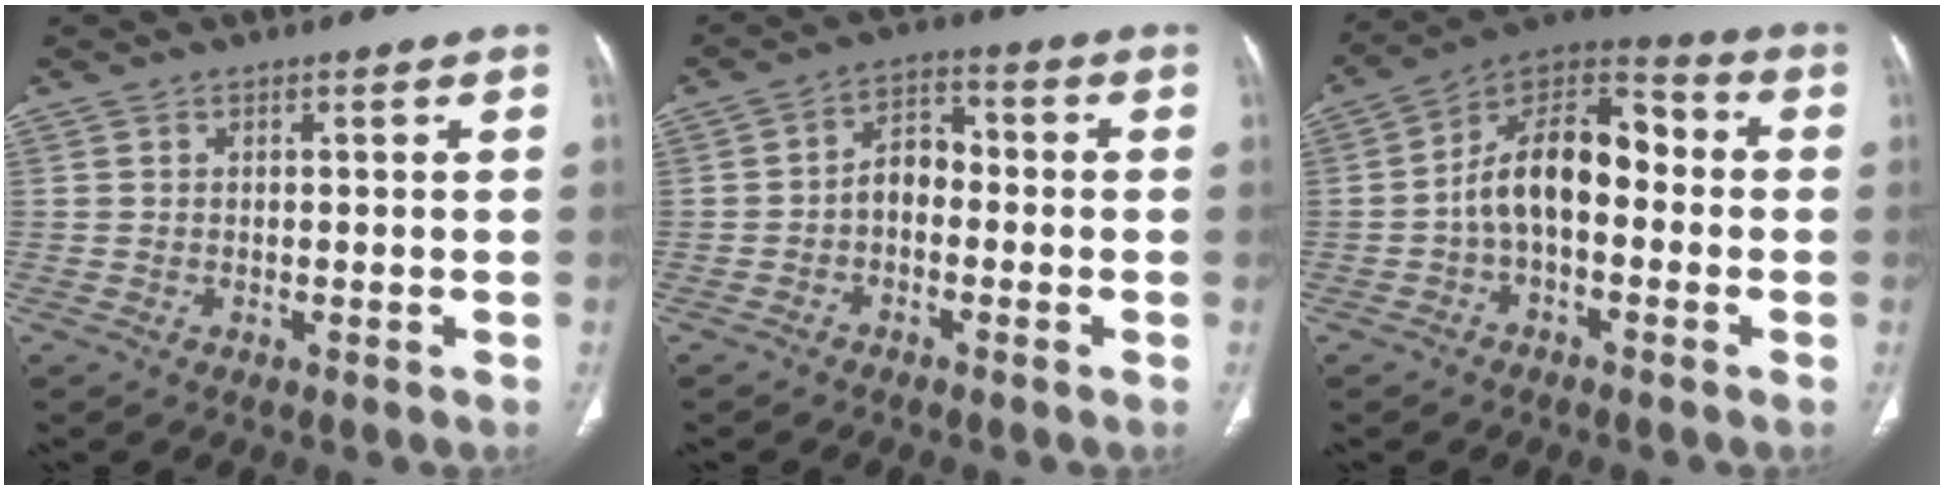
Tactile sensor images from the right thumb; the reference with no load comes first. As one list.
[{"total": 5.5, "force": [-1.3, 3.8, 3.8], "torque": [-0.046, 0.030, -0.035]}, {"total": 13.9, "force": [-1.2, 8.1, 11.2], "torque": [-0.164, 0.048, -0.034]}]